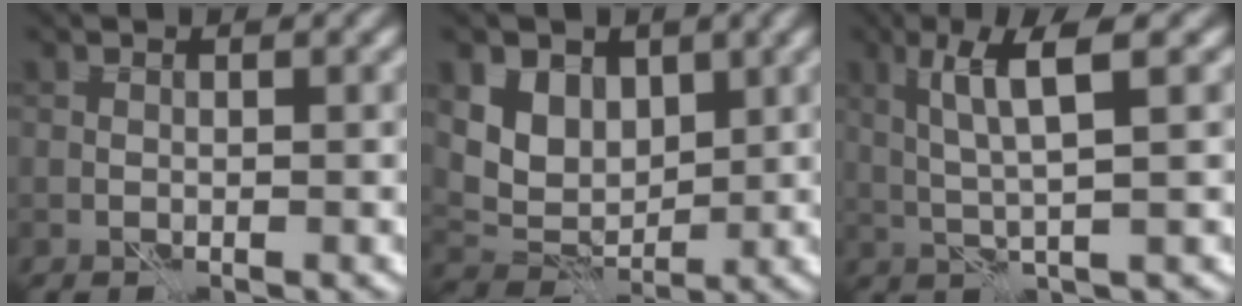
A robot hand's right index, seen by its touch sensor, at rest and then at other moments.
{"total": 5.6, "force": [2.5, 4.1, 2.7], "torque": [-0.065, -0.005, 0.045]}
{"total": 4.6, "force": [1.5, 0.3, 4.3], "torque": [-0.093, 0.001, 0.033]}